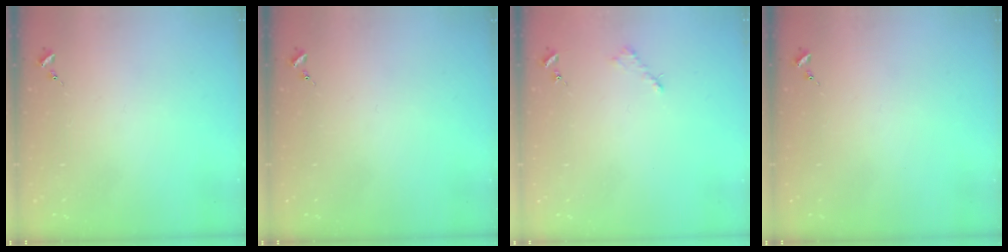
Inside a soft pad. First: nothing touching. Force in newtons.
{"total": 0.0}
{"total": 2.6, "press": 2.5, "slide": 0.3}
{"total": 0.0}